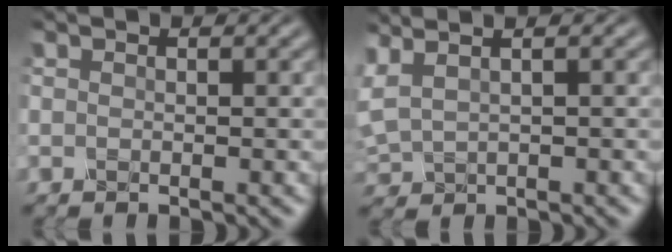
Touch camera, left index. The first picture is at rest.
{"total": 4.2, "force": [2.7, 1.8, 2.7], "torque": [-0.077, 0.034, 0.049]}